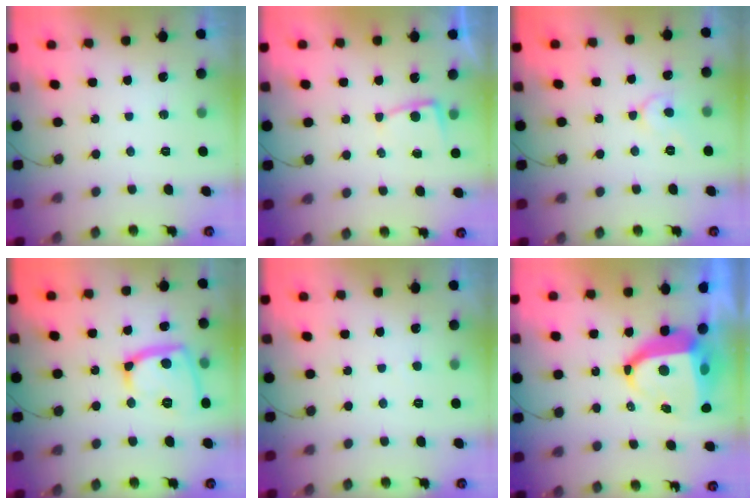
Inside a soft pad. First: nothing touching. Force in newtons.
{"total": 4.9, "press": 4.9, "slide": 0.5}
{"total": 5.9, "press": 5.9, "slide": 0.8}
{"total": 14.5, "press": 14.4, "slide": 1.5}
{"total": 1.7, "press": 1.7, "slide": 0.1}
{"total": 13.0, "press": 12.9, "slide": 1.6}